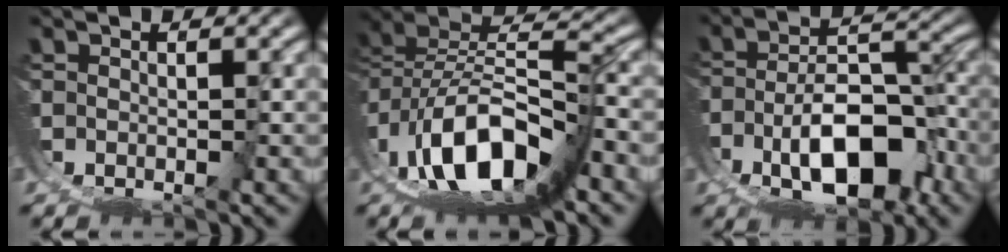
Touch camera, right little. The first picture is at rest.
{"total": 11.0, "force": [-0.8, 6.0, 9.2], "torque": [-0.155, -0.021, -0.002]}
{"total": 9.3, "force": [-0.1, 4.7, 8.0], "torque": [-0.127, -0.021, 0.017]}